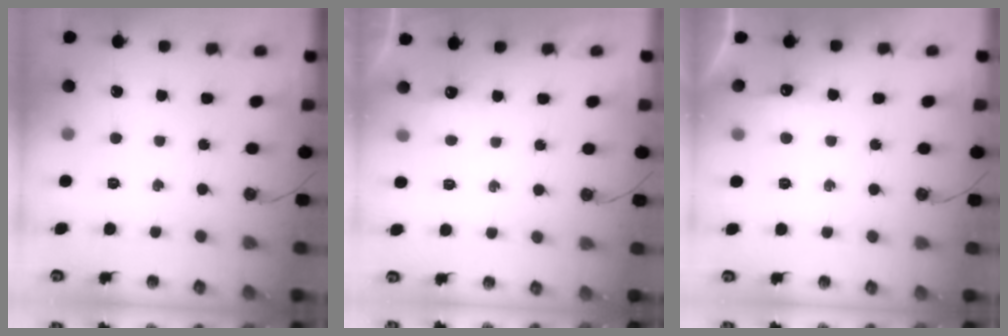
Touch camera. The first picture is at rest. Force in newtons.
{"total": 3.2, "press": 3.2, "slide": 0.5}
{"total": 4.4, "press": 4.3, "slide": 0.8}